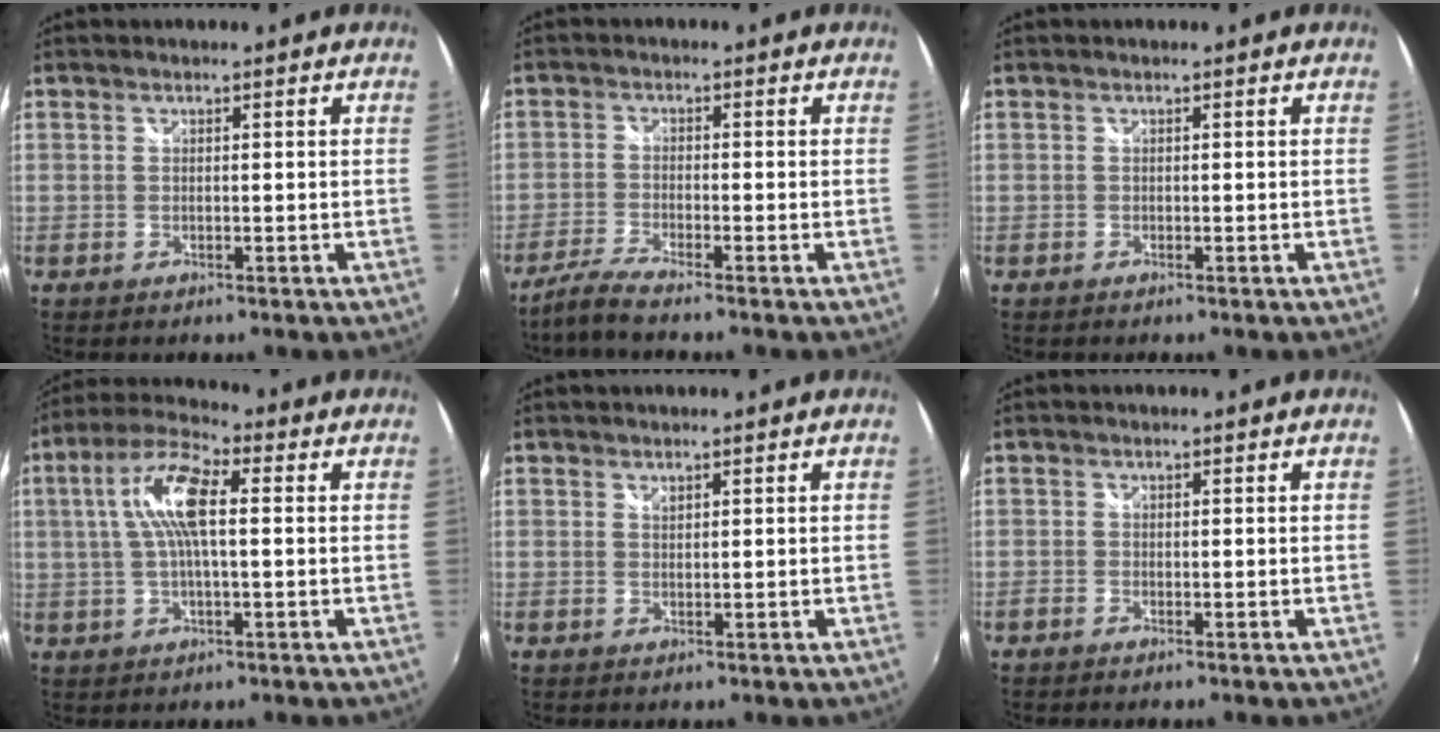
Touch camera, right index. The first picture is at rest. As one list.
[{"total": 4.2, "force": [-3.7, -0.2, 2.1], "torque": [-0.065, -0.007, -0.078]}, {"total": 0.0}, {"total": 10.5, "force": [1.7, 3.0, 9.9], "torque": [-0.193, 0.018, 0.029]}, {"total": 0.6, "force": [0.5, 0.2, 0.2], "torque": [-0.003, -0.001, 0.011]}, {"total": 0.0}]